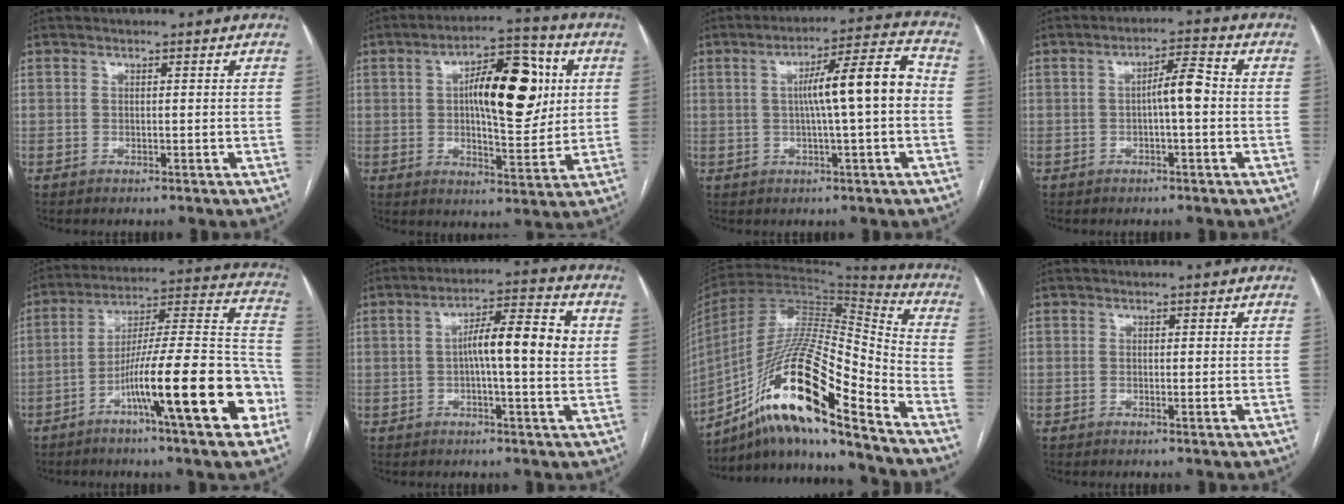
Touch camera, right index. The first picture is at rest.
{"total": 14.4, "force": [3.0, 5.0, 13.2], "torque": [-0.202, 0.024, 0.046]}
{"total": 10.8, "force": [0.2, 0.3, 10.8], "torque": [-0.167, 0.024, -0.001]}
{"total": 4.6, "force": [-0.4, 0.6, 4.5], "torque": [-0.073, 0.013, -0.006]}
{"total": 21.3, "force": [-9.1, 1.7, 19.2], "torque": [-0.266, 0.009, -0.145]}
{"total": 9.7, "force": [0.7, 1.1, 9.6], "torque": [-0.156, 0.020, 0.006]}
{"total": 21.3, "force": [-13.1, 2.1, 16.7], "torque": [-0.330, -0.003, -0.236]}
{"total": 0.7, "force": [-0.2, 0.1, 0.7], "torque": [-0.011, -0.002, -0.002]}